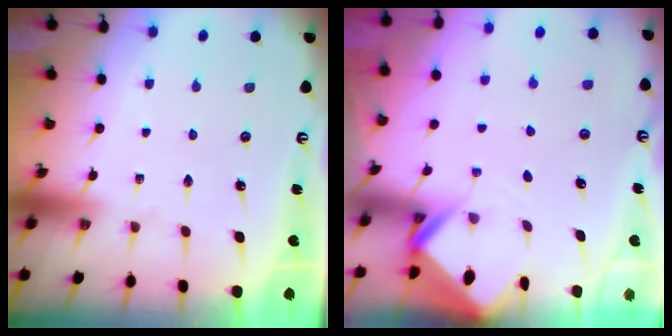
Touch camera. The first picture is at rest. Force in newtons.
{"total": 2.9, "press": 2.9, "slide": 0.2}